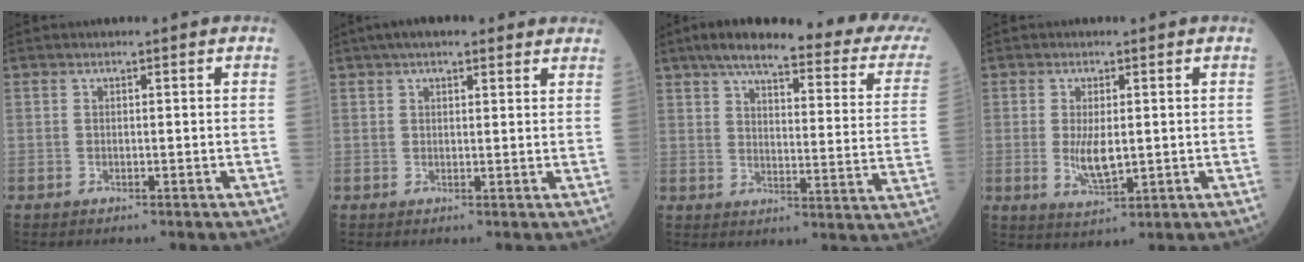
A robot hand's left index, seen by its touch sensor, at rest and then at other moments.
{"total": 8.1, "force": [6.3, 2.2, 4.5], "torque": [-0.060, 0.037, 0.086]}
{"total": 24.9, "force": [20.8, 3.2, 13.4], "torque": [-0.177, -0.021, 0.245]}
{"total": 4.8, "force": [0.1, 1.7, 4.5], "torque": [-0.092, -0.011, 0.008]}